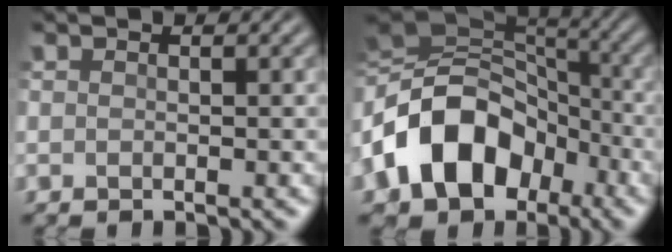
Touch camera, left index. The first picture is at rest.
{"total": 12.7, "force": [-4.8, 9.2, 7.3], "torque": [-0.148, 0.004, -0.102]}